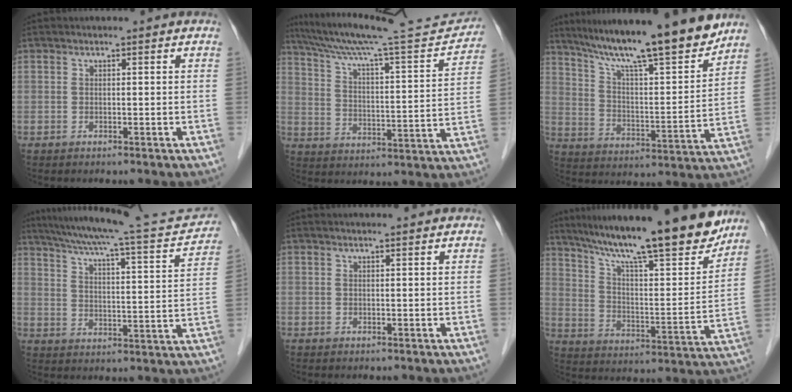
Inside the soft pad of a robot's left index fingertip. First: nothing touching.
{"total": 21.8, "force": [20.3, 0.1, 8.0], "torque": [-0.132, -0.034, 0.291]}
{"total": 18.7, "force": [16.0, 0.5, 9.7], "torque": [-0.158, -0.005, 0.255]}
{"total": 20.8, "force": [19.0, 0.7, 8.4], "torque": [-0.135, -0.023, 0.256]}
{"total": 2.4, "force": [2.2, 0.0, 0.8], "torque": [-0.009, 0.013, 0.028]}
{"total": 22.9, "force": [19.1, 2.2, 12.5], "torque": [-0.209, -0.013, 0.289]}